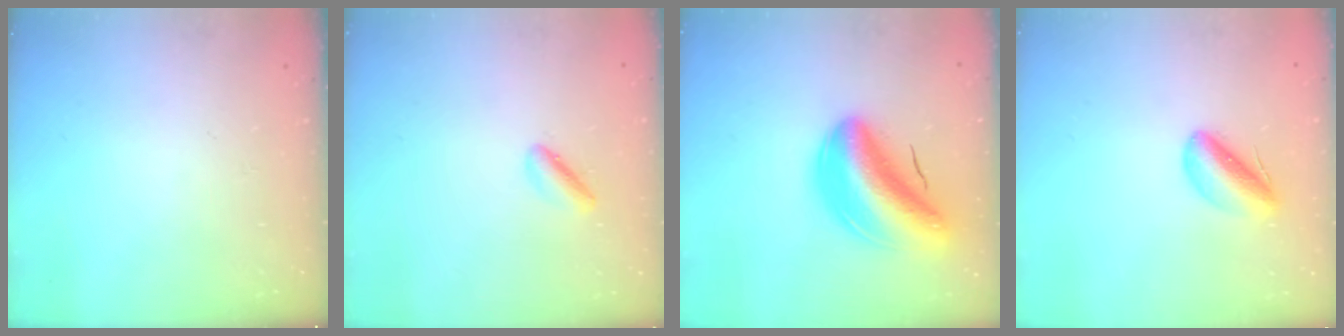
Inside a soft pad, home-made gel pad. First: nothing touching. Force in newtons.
{"total": 2.0, "press": 2.0, "slide": 0.3}
{"total": 14.5, "press": 13.8, "slide": 4.3}
{"total": 6.7, "press": 6.4, "slide": 1.8}